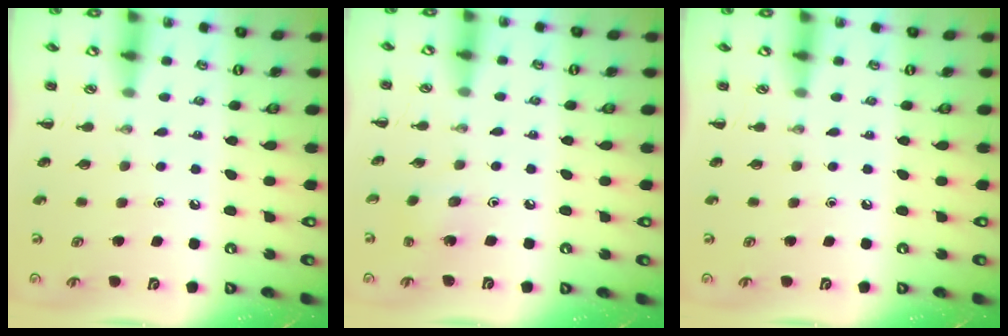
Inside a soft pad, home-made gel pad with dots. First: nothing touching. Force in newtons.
{"total": 1.4, "press": 1.2, "slide": 0.6}
{"total": 0.0}